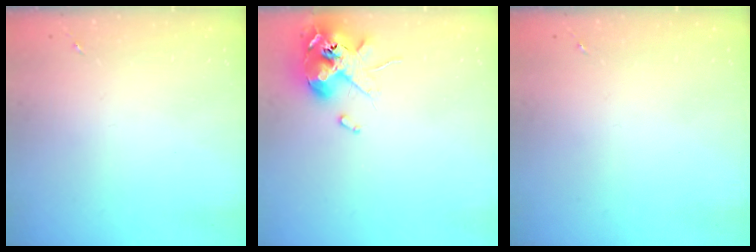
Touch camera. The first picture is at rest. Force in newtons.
{"total": 12.1, "press": 12.0, "slide": 2.0}
{"total": 0.0}